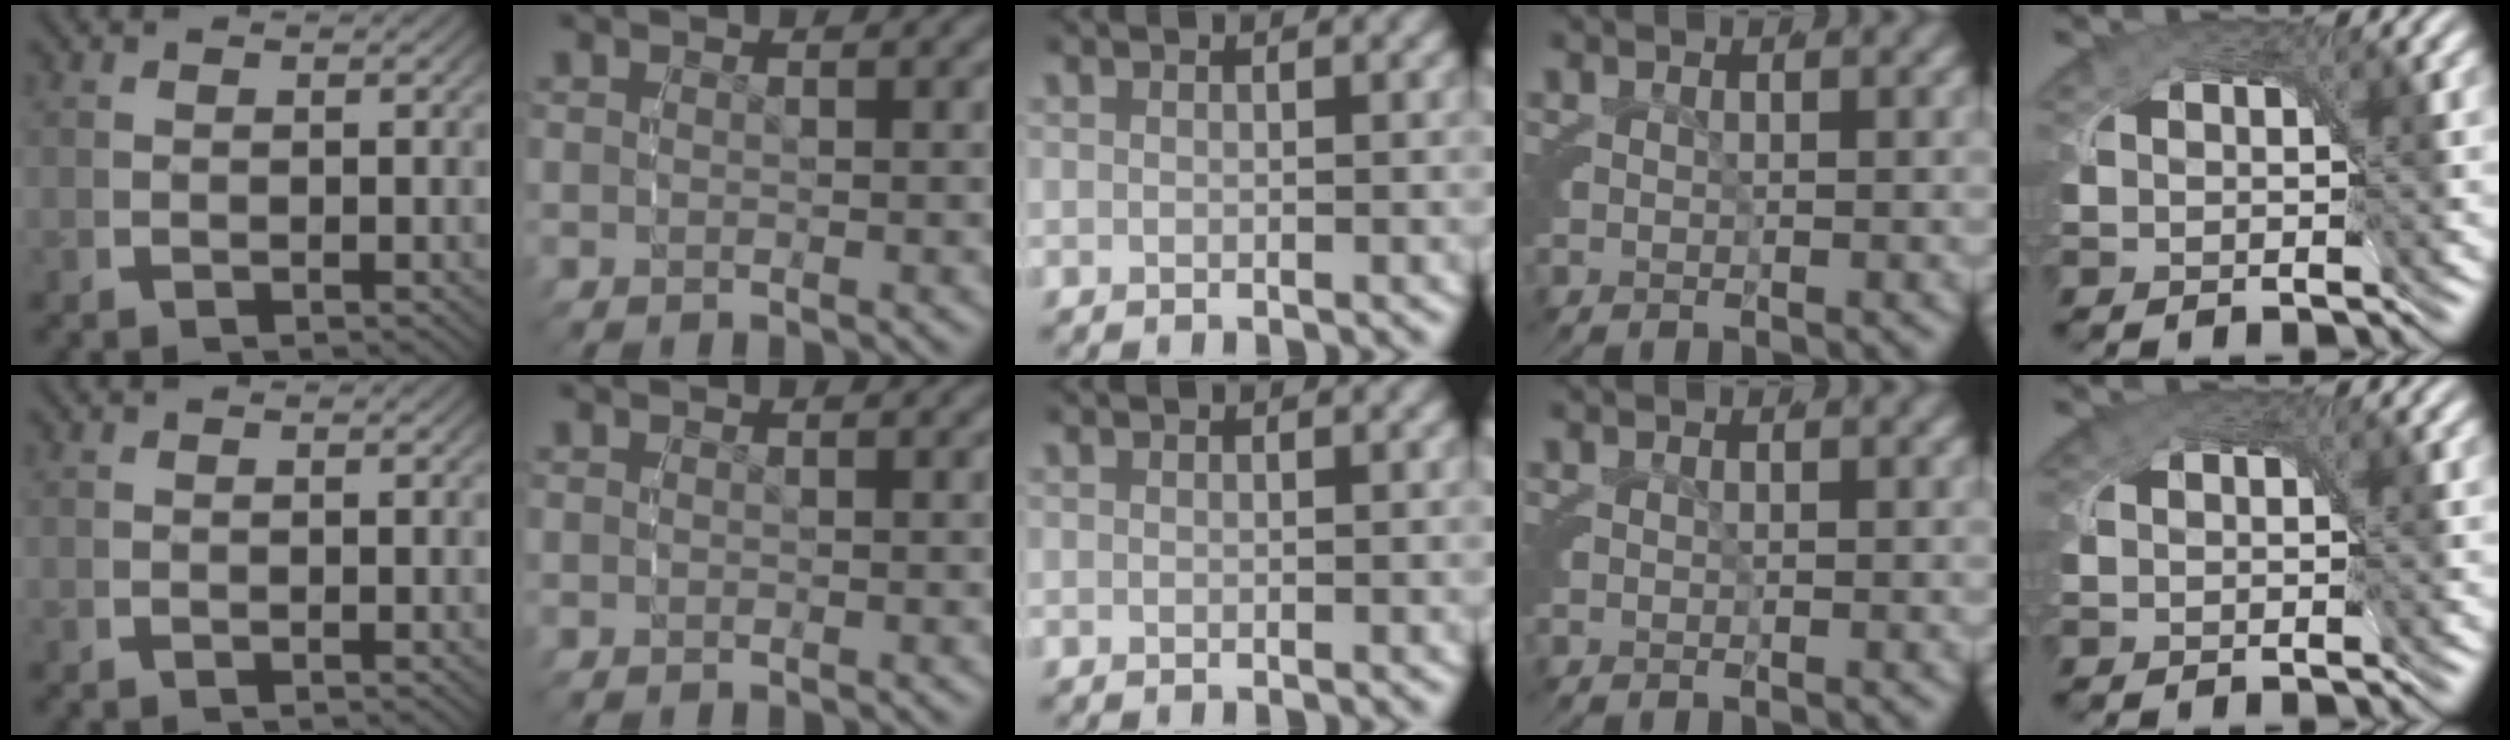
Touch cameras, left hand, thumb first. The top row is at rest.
{"little": {"total": 1.3, "force": [0.6, 0.9, 0.7], "torque": [-0.016, 0.003, 0.005]}}